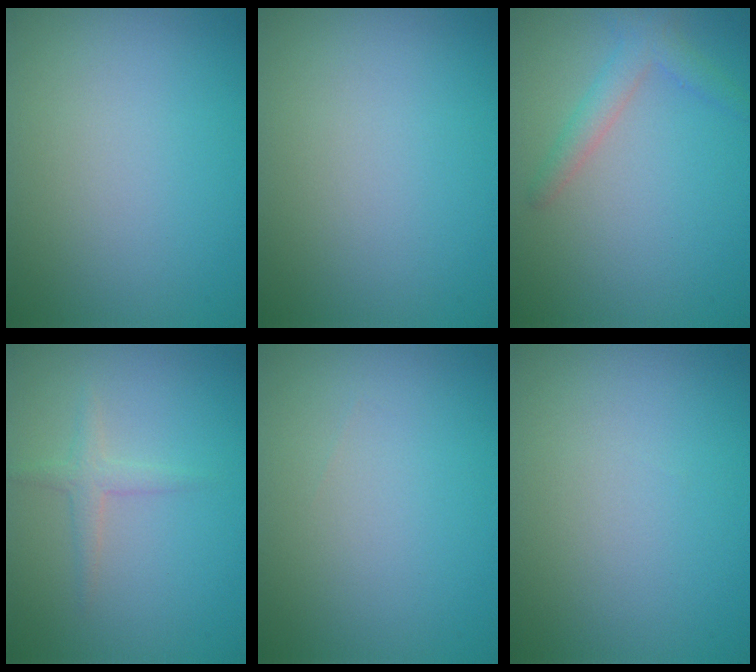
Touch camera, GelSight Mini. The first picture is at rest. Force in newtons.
{"total": 0.0}
{"total": 2.3, "press": 2.3, "slide": 0.1}
{"total": 1.5, "press": 1.5, "slide": 0.1}
{"total": 0.0}
{"total": 0.0}